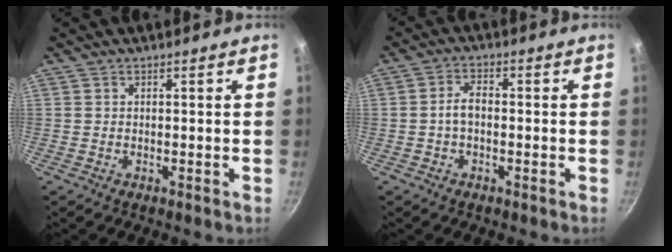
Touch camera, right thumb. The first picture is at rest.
{"total": 3.6, "force": [-0.6, 2.1, 2.9], "torque": [-0.050, 0.019, -0.015]}